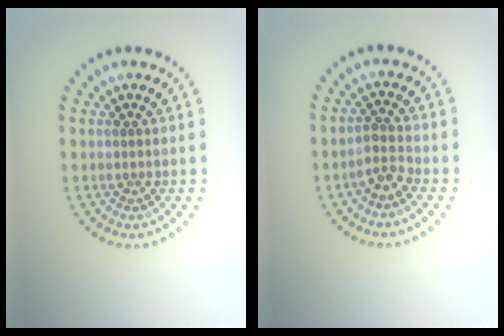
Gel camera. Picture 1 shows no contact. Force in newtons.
{"total": 1.8, "press": 1.3, "slide": 1.3}